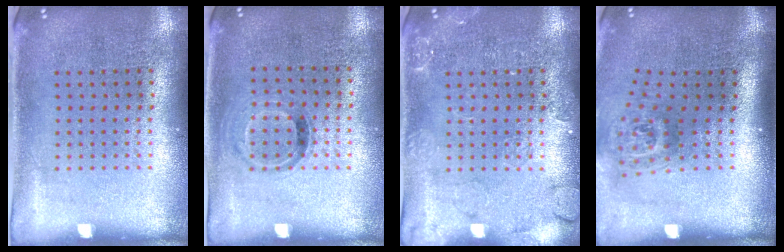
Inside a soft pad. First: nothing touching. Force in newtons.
{"total": 0.9, "press": 0.7, "slide": 0.6}
{"total": 2.4, "press": 2.4, "slide": 0.4}
{"total": 1.8, "press": 1.2, "slide": 1.4}